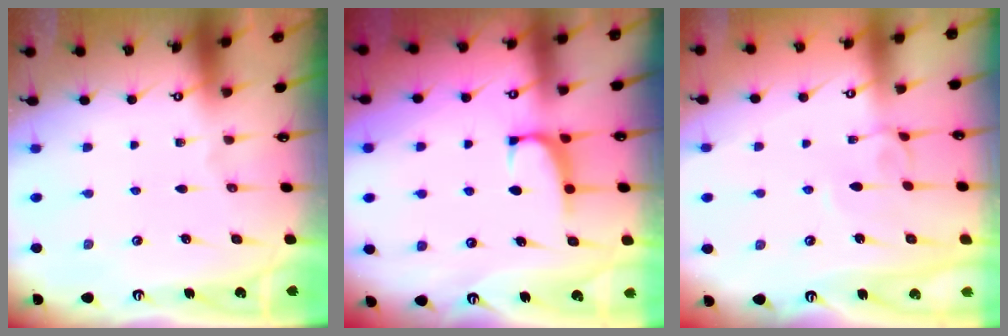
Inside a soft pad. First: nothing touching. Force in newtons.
{"total": 1.0, "press": 0.6, "slide": 0.7}
{"total": 2.5, "press": 2.5, "slide": 0.3}